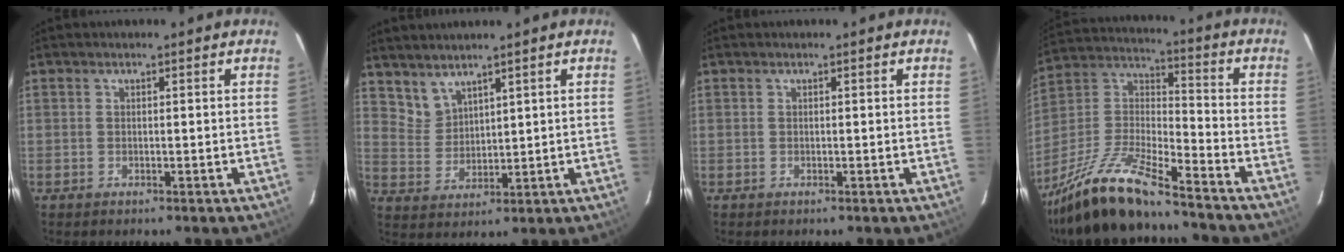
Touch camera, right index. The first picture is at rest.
{"total": 4.8, "force": [4.4, 1.8, 1.1], "torque": [-0.018, 0.001, 0.097]}
{"total": 0.0}
{"total": 19.5, "force": [-15.2, 3.3, 11.7], "torque": [-0.250, -0.015, -0.285]}